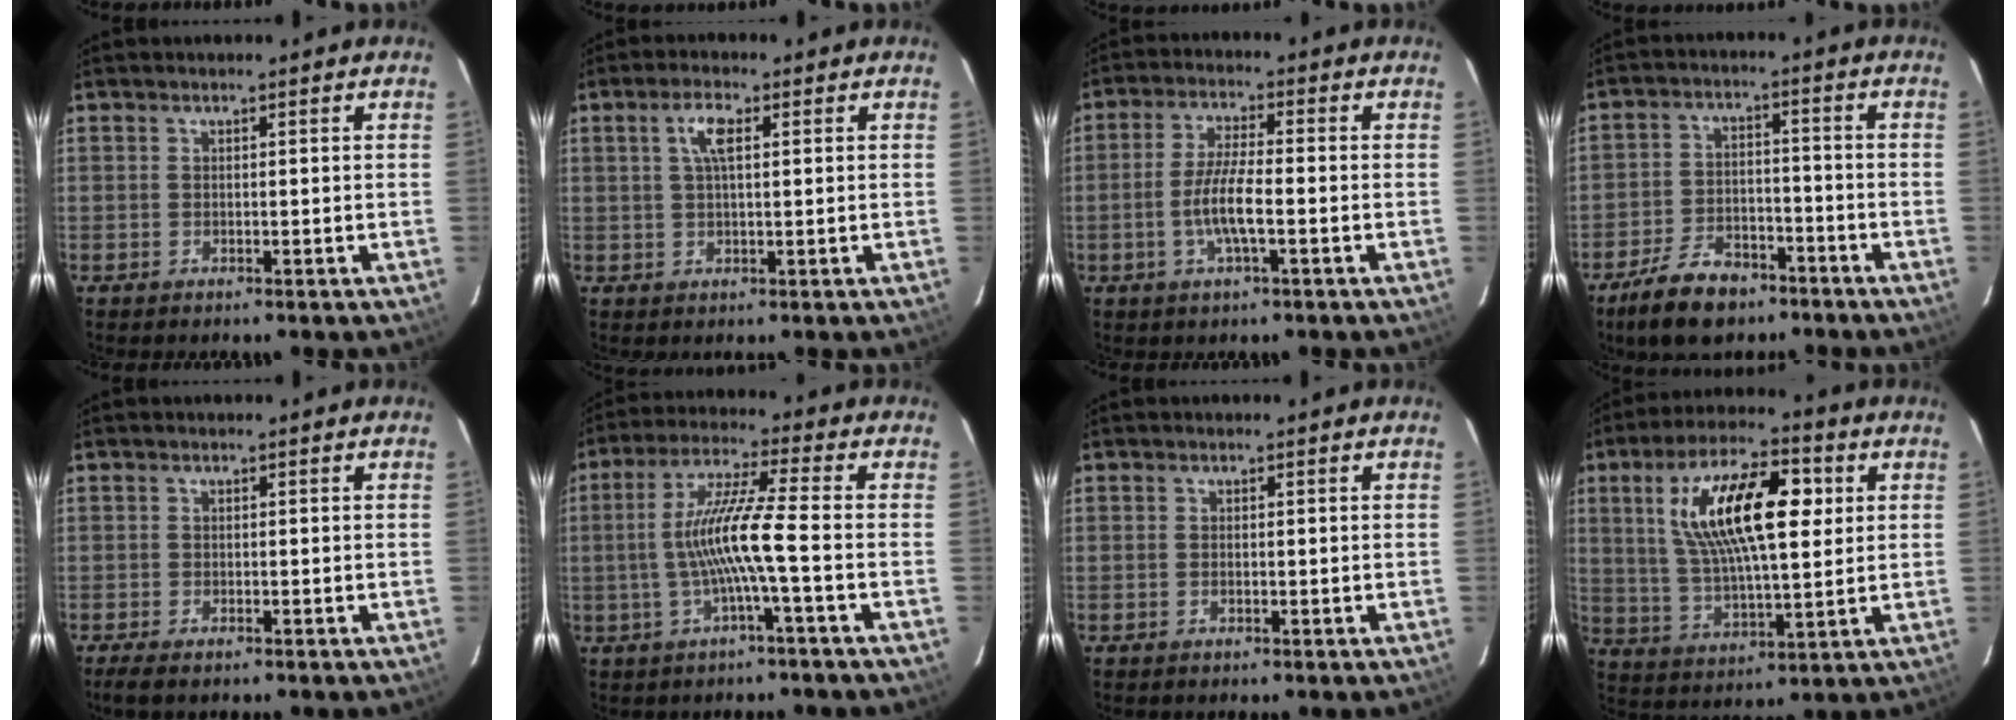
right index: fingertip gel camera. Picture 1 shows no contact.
{"total": 4.1, "force": [1.2, 1.5, 3.6], "torque": [-0.070, 0.009, 0.024]}
{"total": 6.9, "force": [-2.0, 1.1, 6.5], "torque": [-0.131, -0.003, -0.041]}
{"total": 11.2, "force": [-8.0, 5.6, 5.5], "torque": [-0.133, 0.007, -0.131]}
{"total": 3.0, "force": [-2.2, 1.0, 1.8], "torque": [-0.042, -0.011, -0.040]}
{"total": 10.0, "force": [-2.1, -0.8, 9.7], "torque": [-0.192, 0.005, -0.037]}
{"total": 0.6, "force": [-0.2, 0.4, 0.5], "torque": [-0.010, 0.000, -0.004]}
{"total": 17.8, "force": [4.8, 6.7, 15.8], "torque": [-0.286, 0.023, 0.090]}